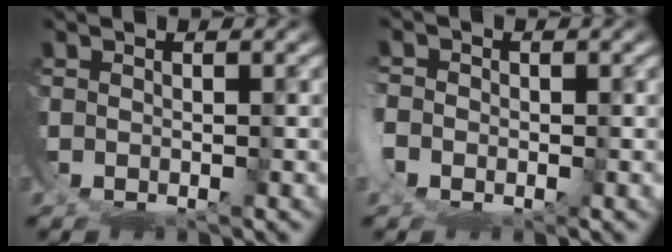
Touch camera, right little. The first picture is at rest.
{"total": 2.2, "force": [-1.1, 1.6, 1.0], "torque": [-0.035, -0.006, -0.022]}